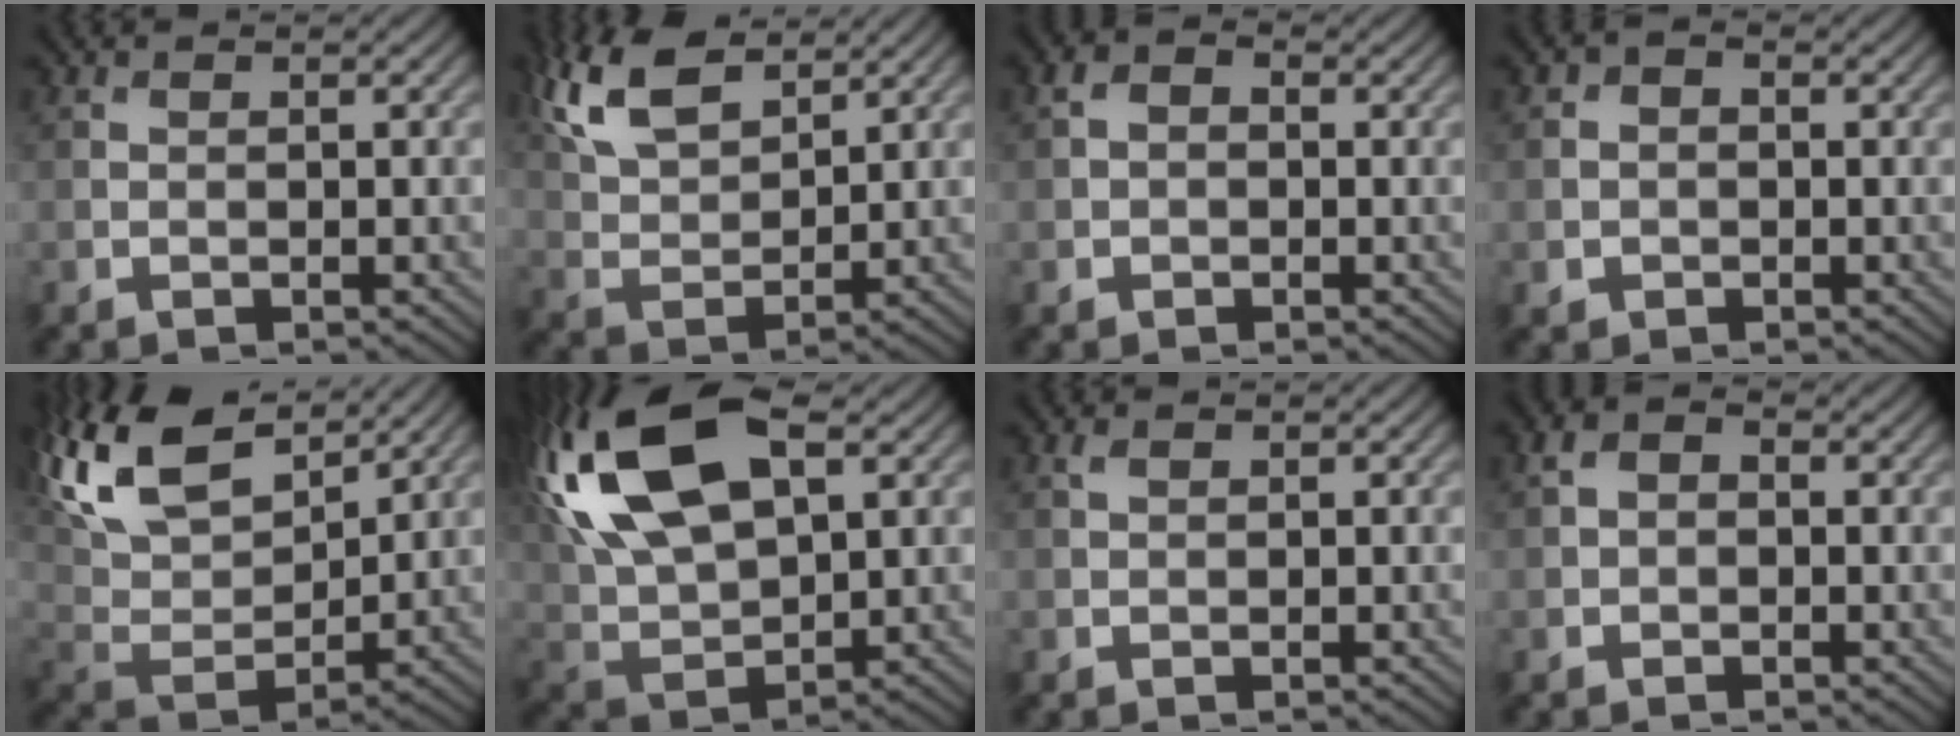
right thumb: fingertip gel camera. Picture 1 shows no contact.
{"total": 9.7, "force": [6.0, 4.2, 6.4], "torque": [-0.166, 0.013, 0.122]}
{"total": 2.1, "force": [-0.1, 1.7, 1.3], "torque": [-0.026, 0.001, -0.008]}
{"total": 1.9, "force": [-0.4, 1.8, 0.7], "torque": [-0.010, -0.003, -0.010]}
{"total": 16.4, "force": [10.9, 7.1, 10.0], "torque": [-0.242, 0.039, 0.174]}
{"total": 18.9, "force": [7.3, 9.9, 14.3], "torque": [-0.328, 0.033, 0.125]}
{"total": 0.7, "force": [0.5, 0.3, 0.4], "torque": [-0.014, 0.001, 0.010]}
{"total": 2.3, "force": [0.2, 1.7, 1.6], "torque": [-0.032, 0.003, -0.003]}